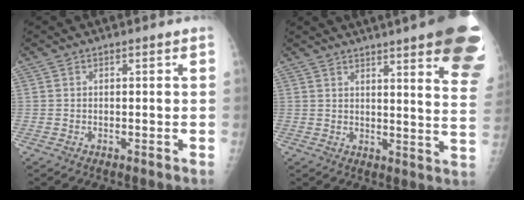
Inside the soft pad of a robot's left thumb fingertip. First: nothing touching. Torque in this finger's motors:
{"motor_torque": [2.32, 2.07, 1.80, -0.97, 0.39]}